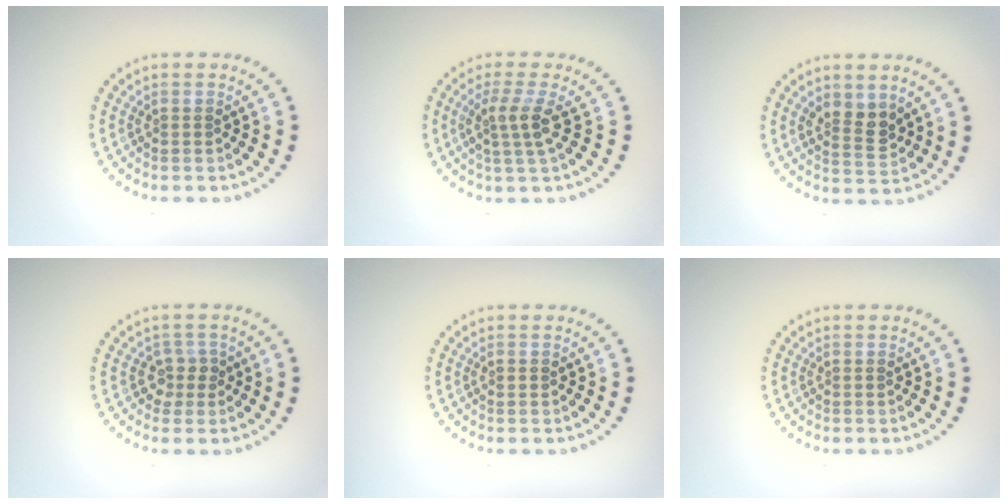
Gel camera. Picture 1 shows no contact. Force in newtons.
{"total": 2.6, "press": 2.0, "slide": 1.7}
{"total": 2.6, "press": 2.4, "slide": 0.9}
{"total": 1.7, "press": 1.3, "slide": 1.1}
{"total": 0.6, "press": 0.6, "slide": 0.1}
{"total": 0.0}